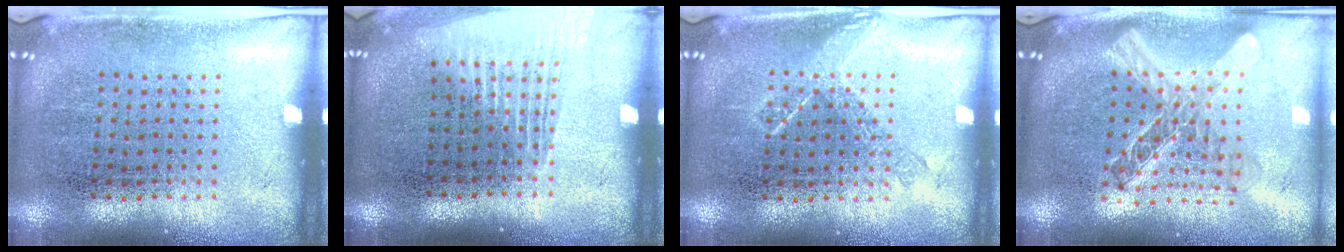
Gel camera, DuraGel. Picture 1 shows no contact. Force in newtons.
{"total": 1.4, "press": 1.3, "slide": 0.6}
{"total": 1.0, "press": 0.9, "slide": 0.2}
{"total": 2.1, "press": 1.7, "slide": 1.3}